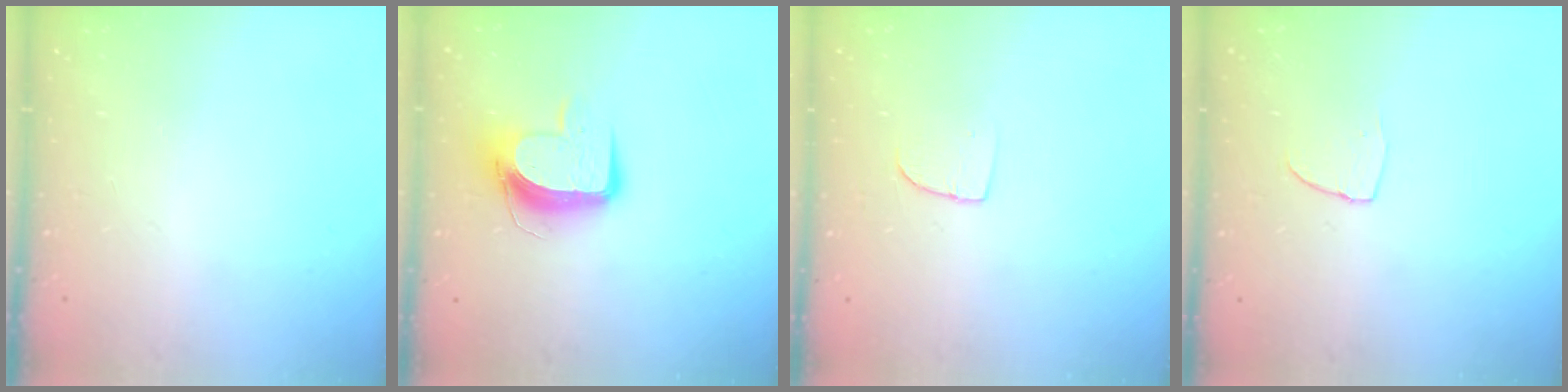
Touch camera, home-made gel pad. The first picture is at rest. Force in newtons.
{"total": 10.8, "press": 10.8, "slide": 1.0}
{"total": 5.6, "press": 5.6, "slide": 0.4}
{"total": 3.8, "press": 3.8, "slide": 0.3}